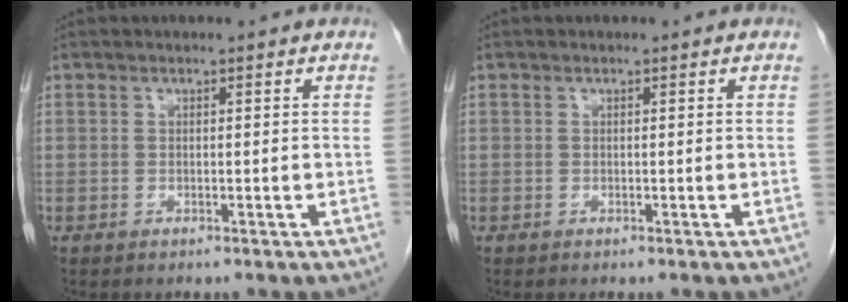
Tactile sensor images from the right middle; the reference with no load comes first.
{"total": 0.0}